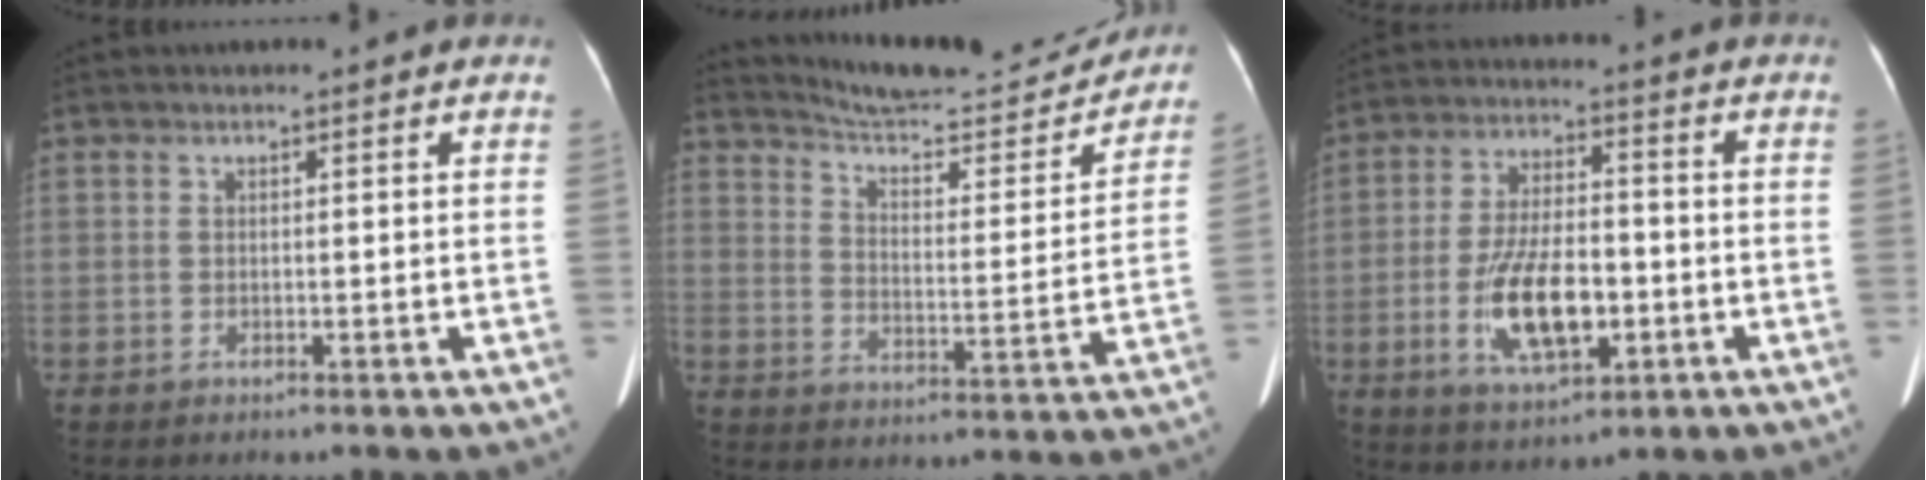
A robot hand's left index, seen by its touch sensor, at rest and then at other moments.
{"total": 18.9, "force": [18.2, 1.9, 4.8], "torque": [-0.073, -0.039, 0.250]}
{"total": 11.6, "force": [-3.1, 4.8, 10.1], "torque": [-0.199, 0.001, -0.051]}